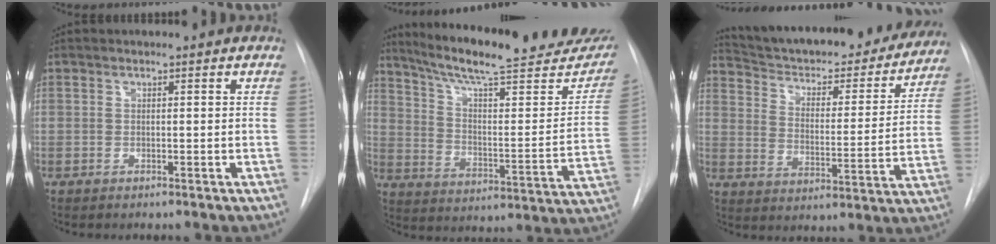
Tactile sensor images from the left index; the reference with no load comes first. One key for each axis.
{"total": 26.6, "fx": 22.5, "fy": 4.9, "fz": 13.3, "tx": -0.201, "ty": -0.049, "tz": 0.301}
{"total": 26.3, "fx": 23.7, "fy": 6.0, "fz": 9.7, "tx": -0.153, "ty": -0.040, "tz": 0.313}